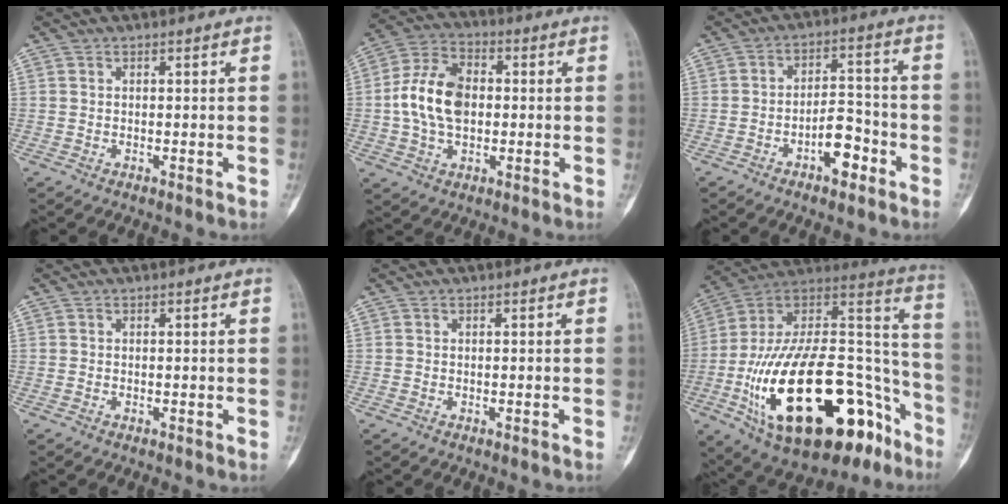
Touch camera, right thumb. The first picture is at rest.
{"total": 12.6, "force": [0.0, 8.3, 9.4], "torque": [-0.168, 0.022, -0.005]}
{"total": 7.4, "force": [-3.8, 3.6, 5.3], "torque": [-0.067, 0.040, -0.063]}
{"total": 0.0}
{"total": 0.0}
{"total": 40.1, "force": [-16.8, 18.7, 31.3], "torque": [-0.491, 0.063, -0.259]}